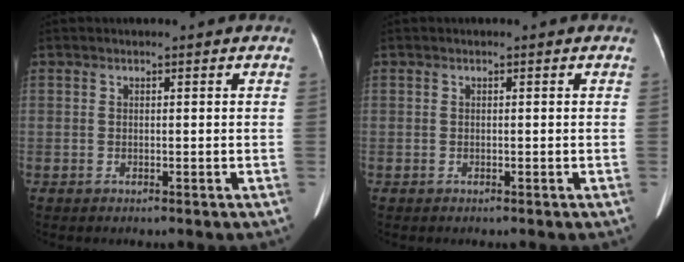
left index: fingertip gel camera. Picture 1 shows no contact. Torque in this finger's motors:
{"motor_torque": [0.00, 0.00, 0.00, 0.00]}